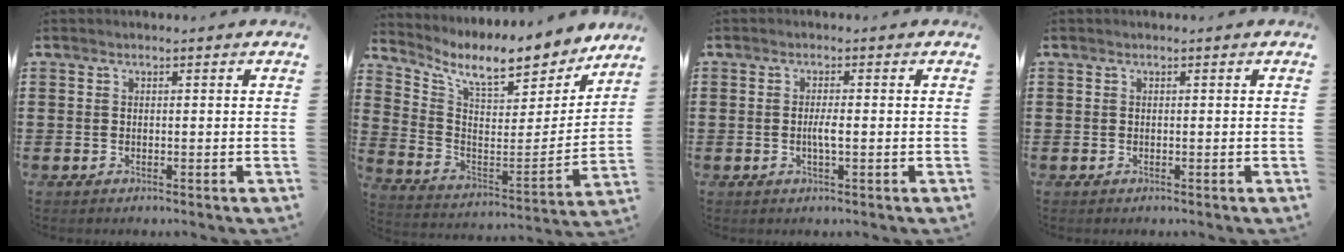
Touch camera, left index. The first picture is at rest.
{"total": 9.7, "force": [8.0, 2.2, 5.0], "torque": [-0.119, -0.060, 0.130]}
{"total": 2.3, "force": [-0.2, 0.3, 2.3], "torque": [-0.048, -0.003, -0.007]}
{"total": 0.0}